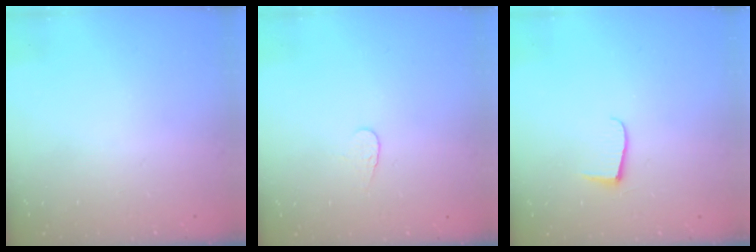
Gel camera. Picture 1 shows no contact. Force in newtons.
{"total": 4.3, "press": 4.3, "slide": 0.3}
{"total": 5.1, "press": 5.0, "slide": 0.6}